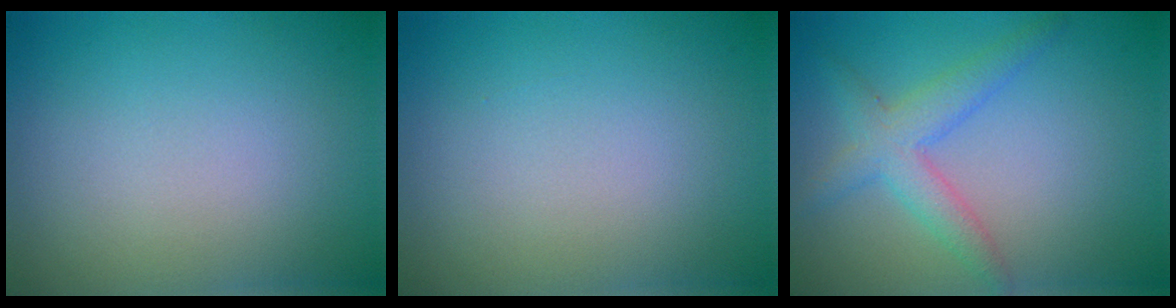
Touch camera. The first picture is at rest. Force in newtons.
{"total": 0.0}
{"total": 3.2, "press": 3.2, "slide": 0.1}